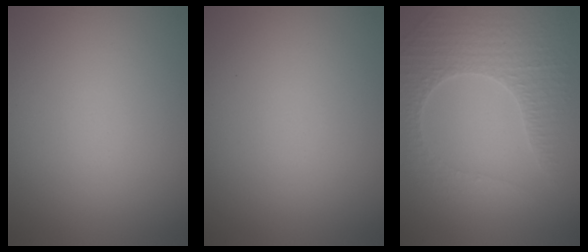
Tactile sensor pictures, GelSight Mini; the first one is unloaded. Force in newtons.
{"total": 0.0}
{"total": 4.5, "press": 3.3, "slide": 3.1}